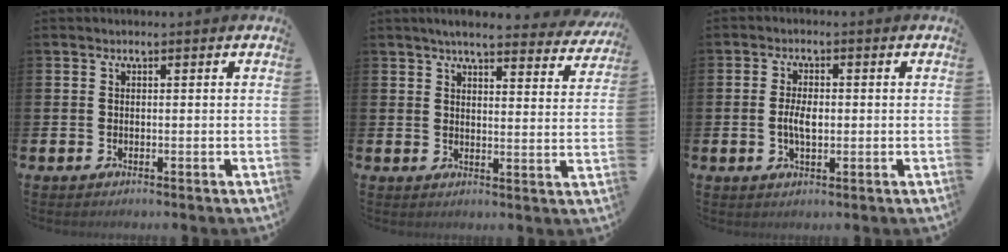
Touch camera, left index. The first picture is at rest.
{"total": 4.8, "force": [4.5, 0.6, 1.8], "torque": [-0.037, -0.027, 0.073]}
{"total": 3.6, "force": [-0.1, 1.8, 3.1], "torque": [-0.047, 0.002, -0.006]}